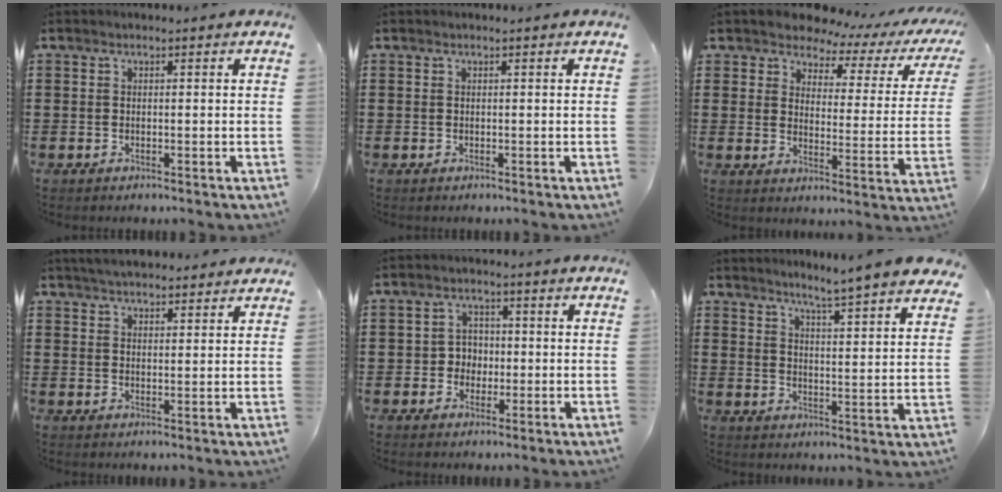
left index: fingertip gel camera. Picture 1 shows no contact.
{"total": 0.0}
{"total": 4.3, "force": [4.0, 1.3, 0.9], "torque": [-0.047, -0.025, 0.065]}
{"total": 3.5, "force": [3.5, 0.1, 0.6], "torque": [-0.022, -0.004, 0.066]}
{"total": 3.4, "force": [-0.6, 3.1, 1.3], "torque": [-0.036, 0.006, -0.016]}
{"total": 5.2, "force": [4.7, -1.4, 1.8], "torque": [-0.046, -0.039, 0.073]}